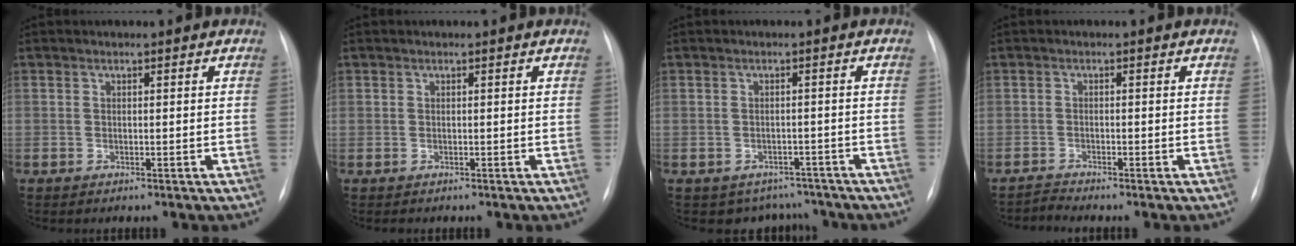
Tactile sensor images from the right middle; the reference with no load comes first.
{"total": 0.7, "force": [-0.3, 0.6, -0.1], "torque": [0.004, 0.007, -0.008]}
{"total": 5.5, "force": [-4.6, 3.1, -0.1], "torque": [0.013, 0.022, -0.053]}
{"total": 1.4, "force": [-1.2, -0.4, -0.5], "torque": [0.017, -0.009, -0.021]}